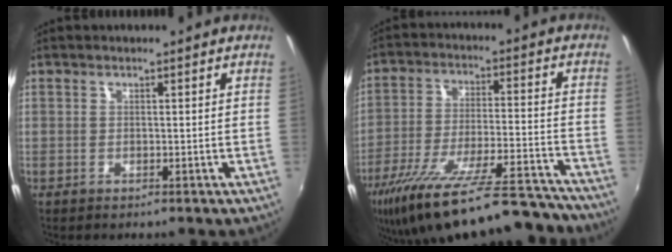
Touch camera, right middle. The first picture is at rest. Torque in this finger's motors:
{"motor_torque": [1.09, -1.04, 0.64, 0.21]}